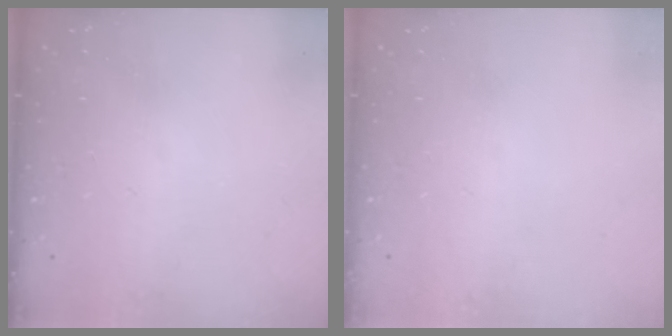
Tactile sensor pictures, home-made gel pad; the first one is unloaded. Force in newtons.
{"total": 0.0}